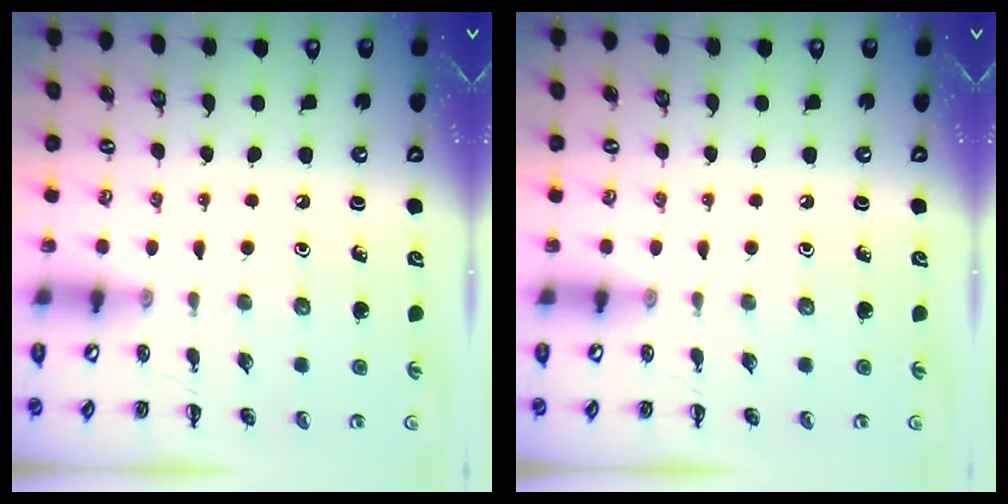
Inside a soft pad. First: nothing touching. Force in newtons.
{"total": 0.0}